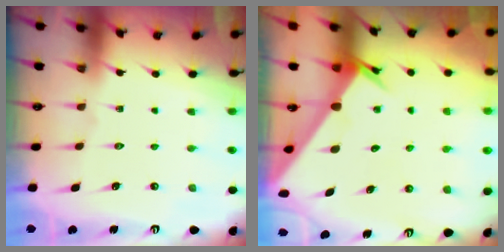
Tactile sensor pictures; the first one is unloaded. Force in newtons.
{"total": 3.8, "press": 3.7, "slide": 0.2}